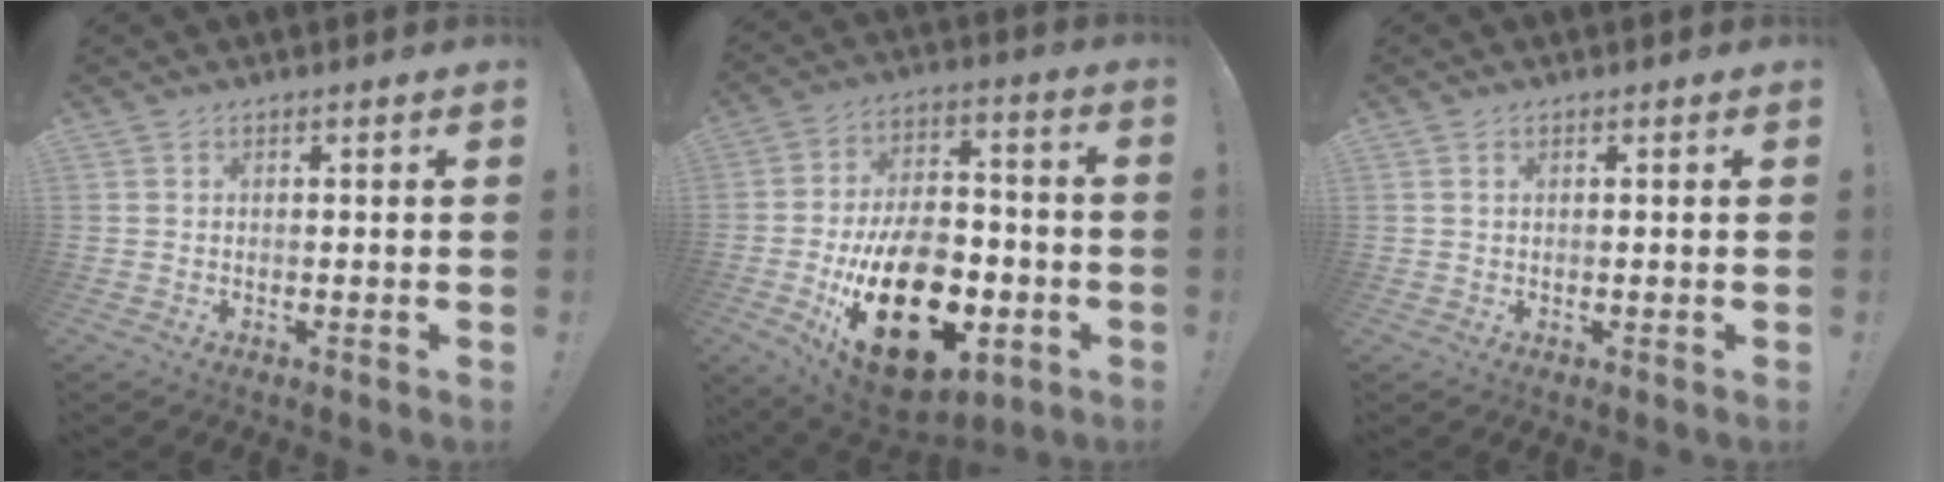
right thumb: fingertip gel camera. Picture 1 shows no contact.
{"total": 27.2, "force": [-8.3, 16.5, 20.0], "torque": [-0.328, 0.049, -0.114]}
{"total": 0.5, "force": [0.3, 0.3, 0.3], "torque": [-0.008, 0.002, 0.005]}